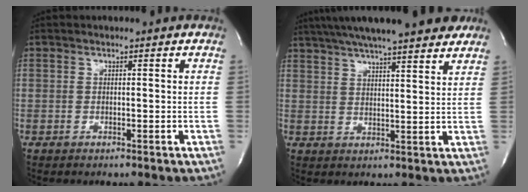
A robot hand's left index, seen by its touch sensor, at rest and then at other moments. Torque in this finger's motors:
{"motor_torque": [0.91, -1.00, 1.02, 0.21]}